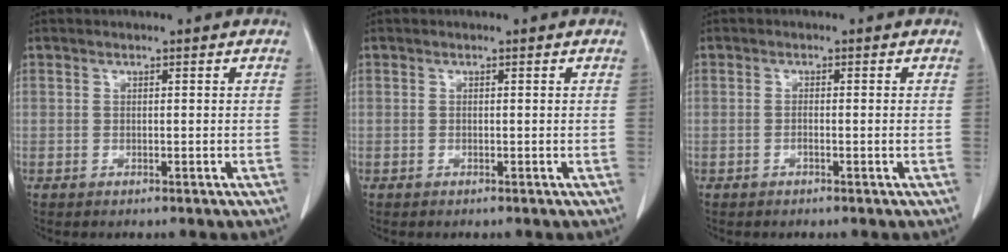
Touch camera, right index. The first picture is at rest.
{"total": 0.0}
{"total": 1.0, "force": [-0.4, -0.1, 1.0], "torque": [-0.017, 0.001, -0.005]}